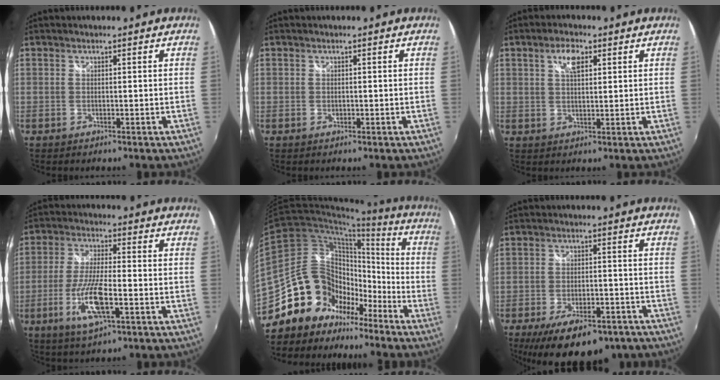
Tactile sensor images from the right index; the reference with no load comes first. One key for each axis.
{"total": 0.0}
{"total": 4.7, "fx": 2.1, "fy": 2.0, "fz": 3.6, "tx": -0.063, "ty": 0.008, "tz": 0.037}
{"total": 10.8, "fx": -3.9, "fy": 2.5, "fz": 9.7, "tx": -0.199, "ty": -0.012, "tz": -0.075}
{"total": 22.2, "fx": -13.7, "fy": 14.4, "fz": 9.8, "tx": -0.201, "ty": 0.031, "tz": -0.219}
{"total": 17.9, "fx": -12.3, "fy": 7.4, "fz": 10.6, "tx": -0.207, "ty": -0.030, "tz": -0.167}